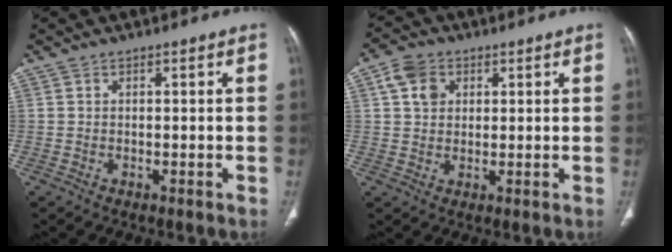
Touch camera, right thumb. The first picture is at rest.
{"total": 5.7, "force": [1.9, 4.4, 2.9], "torque": [-0.039, 0.000, 0.034]}